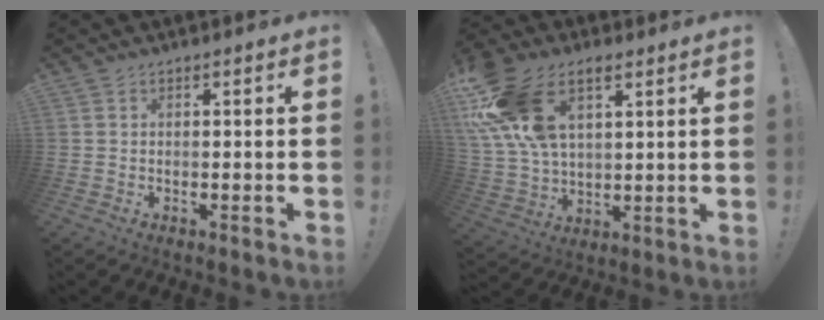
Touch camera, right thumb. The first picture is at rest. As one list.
[{"total": 18.4, "force": [8.7, 10.9, 12.1], "torque": [-0.249, -0.029, 0.161]}]